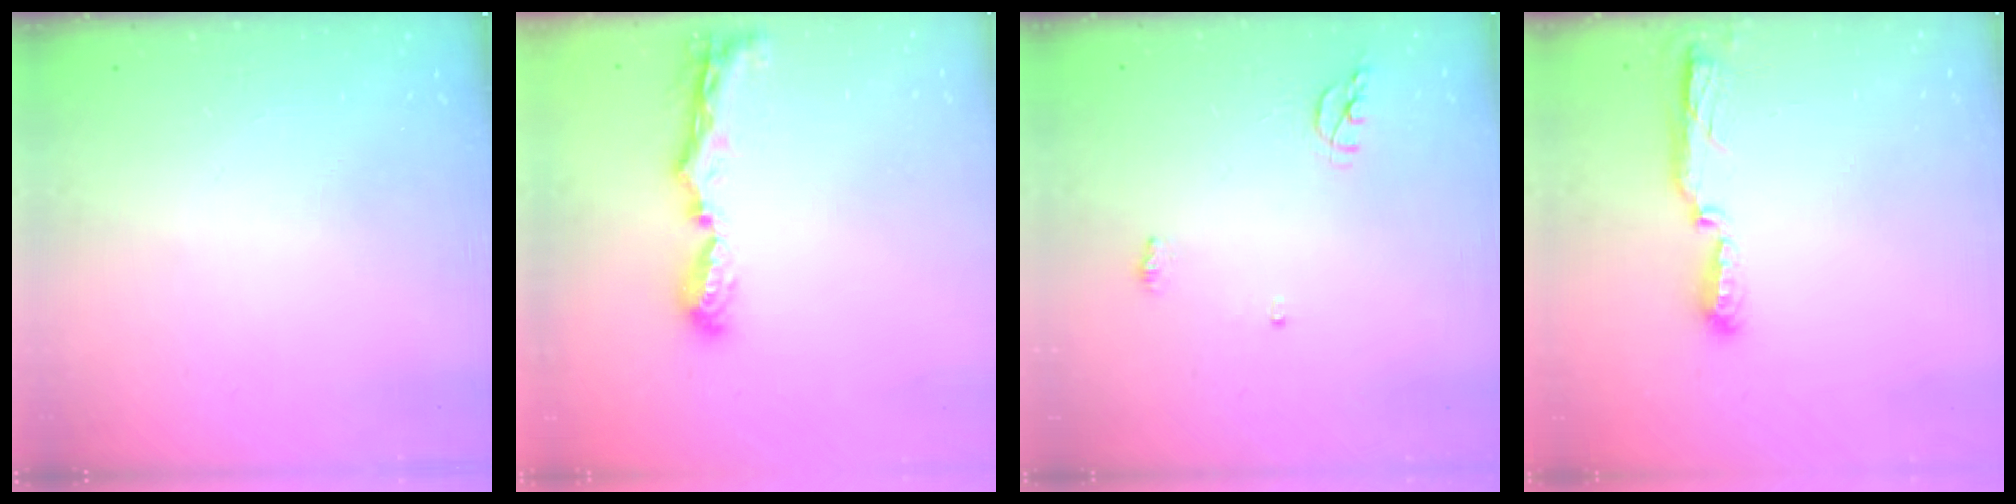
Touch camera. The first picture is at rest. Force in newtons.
{"total": 8.7, "press": 8.7, "slide": 0.7}
{"total": 5.6, "press": 5.6, "slide": 0.7}
{"total": 9.5, "press": 7.8, "slide": 5.5}